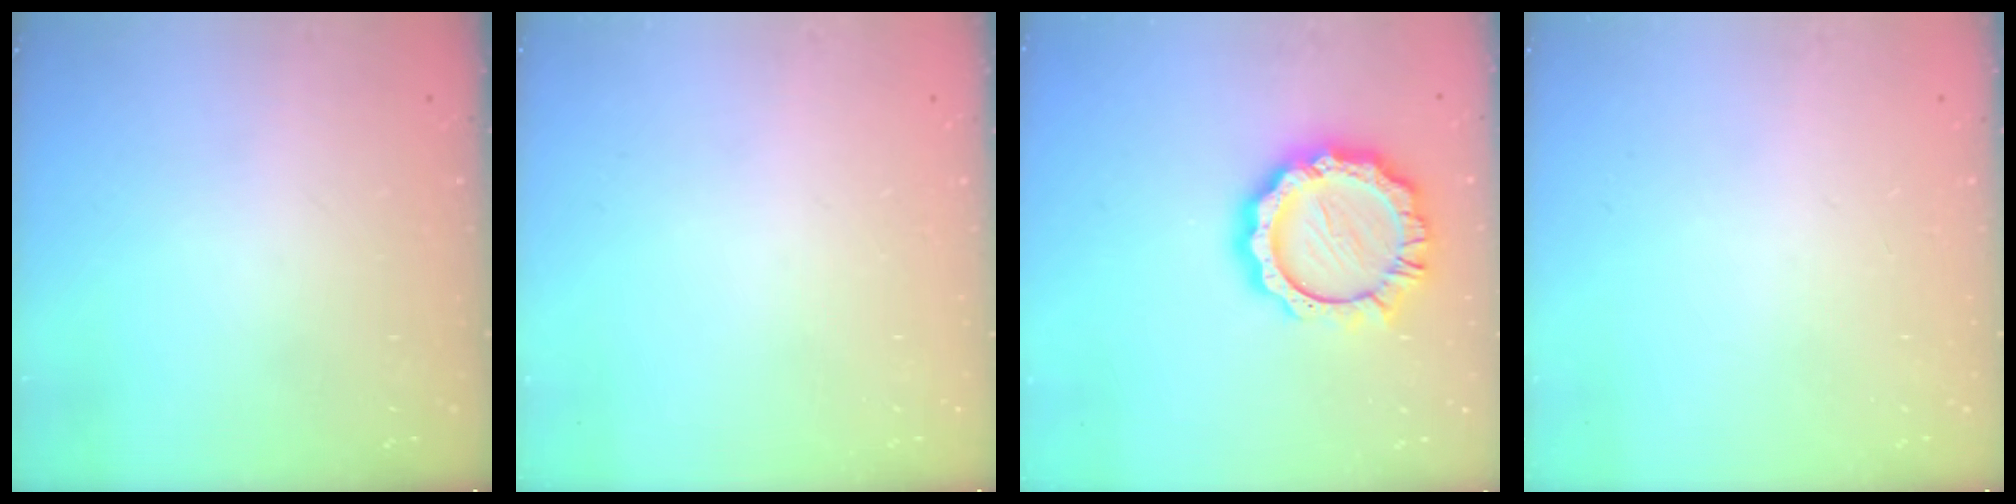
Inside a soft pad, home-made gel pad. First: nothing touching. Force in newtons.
{"total": 0.0}
{"total": 14.8, "press": 14.7, "slide": 1.4}
{"total": 0.0}